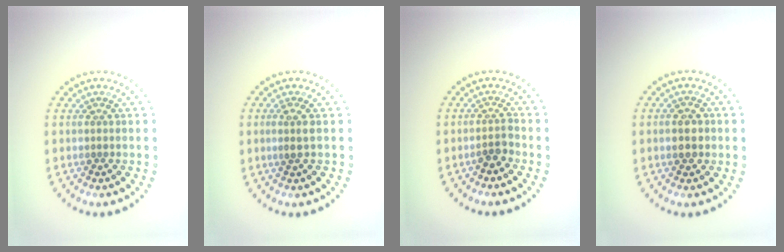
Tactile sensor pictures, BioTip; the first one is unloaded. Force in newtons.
{"total": 1.5, "press": 1.2, "slide": 0.8}
{"total": 1.6, "press": 1.2, "slide": 1.0}
{"total": 2.1, "press": 2.1, "slide": 0.2}